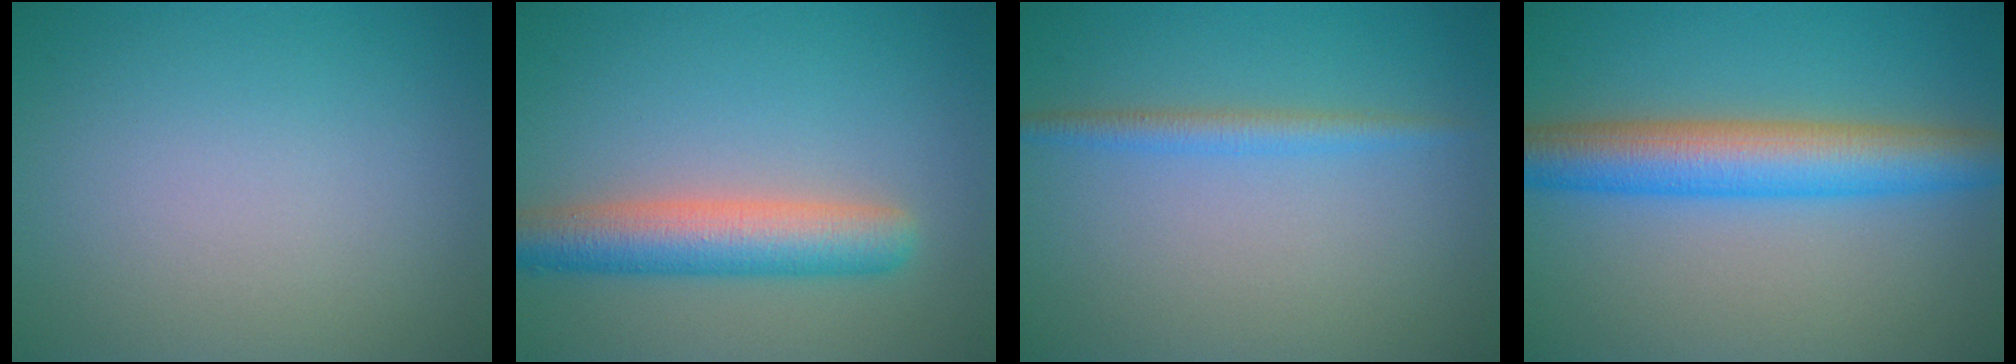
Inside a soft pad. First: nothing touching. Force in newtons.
{"total": 5.6, "press": 5.6, "slide": 0.1}
{"total": 1.9, "press": 1.9, "slide": 0.0}
{"total": 6.9, "press": 6.9, "slide": 0.1}